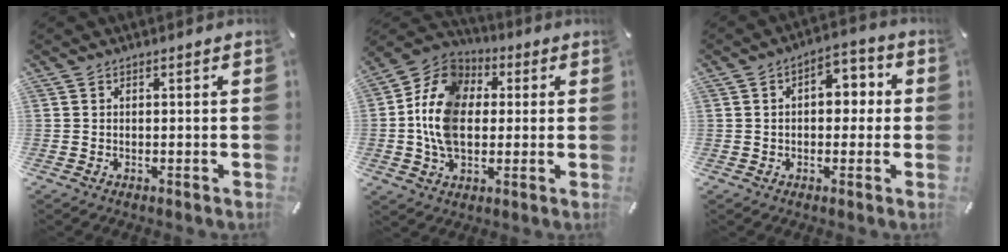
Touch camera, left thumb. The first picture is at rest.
{"total": 14.3, "force": [-0.6, 11.1, 8.9], "torque": [-0.209, 0.020, -0.017]}
{"total": 6.8, "force": [0.2, 4.6, 5.0], "torque": [-0.058, 0.002, -0.007]}